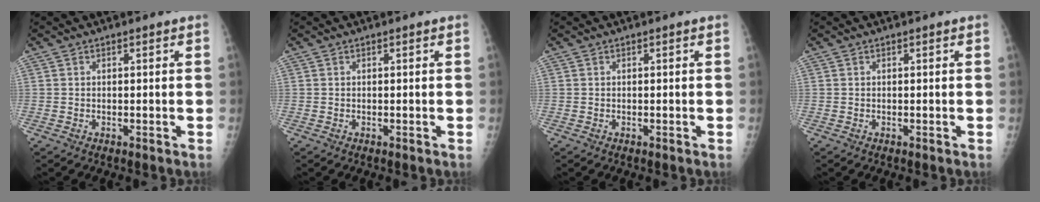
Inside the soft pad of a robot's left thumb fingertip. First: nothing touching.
{"total": 0.0}
{"total": 0.0}
{"total": 0.0}